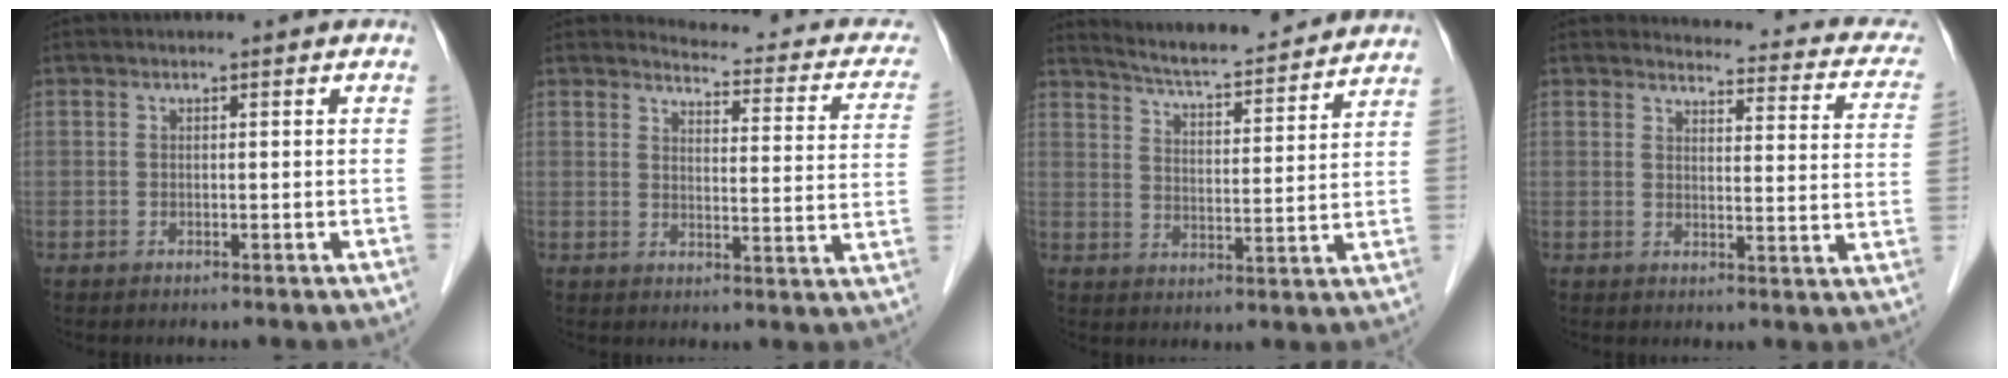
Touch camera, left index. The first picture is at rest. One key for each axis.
{"total": 13.1, "fx": 12.1, "fy": 3.4, "fz": 3.8, "tx": -0.024, "ty": -0.027, "tz": 0.114}
{"total": 16.8, "fx": 15.8, "fy": 1.6, "fz": 5.4, "tx": -0.087, "ty": 0.000, "tz": 0.216}
{"total": 15.3, "fx": 14.2, "fy": 3.8, "fz": 4.2, "tx": -0.015, "ty": -0.043, "tz": 0.124}